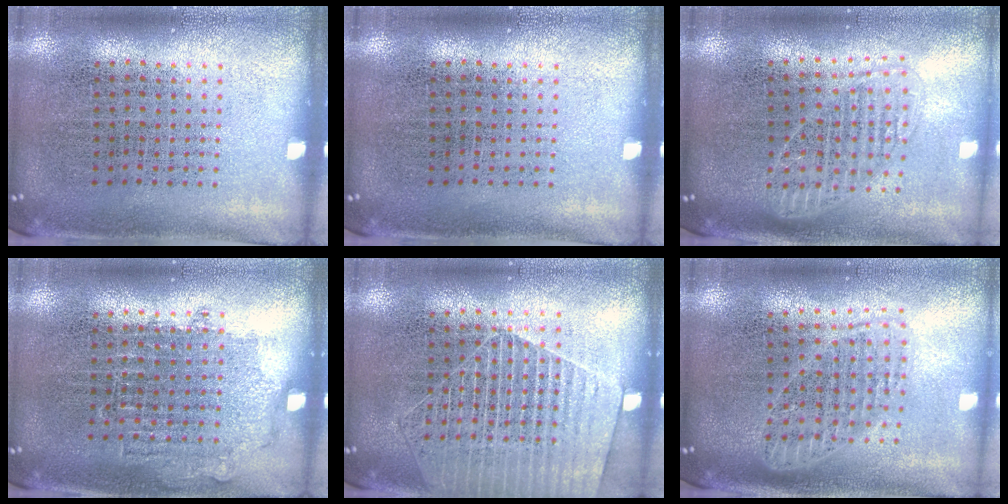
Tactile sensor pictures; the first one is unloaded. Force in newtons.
{"total": 0.0}
{"total": 1.7, "press": 1.5, "slide": 0.8}
{"total": 0.7, "press": 0.7, "slide": 0.3}
{"total": 1.8, "press": 1.6, "slide": 0.7}
{"total": 1.7, "press": 1.4, "slide": 0.9}